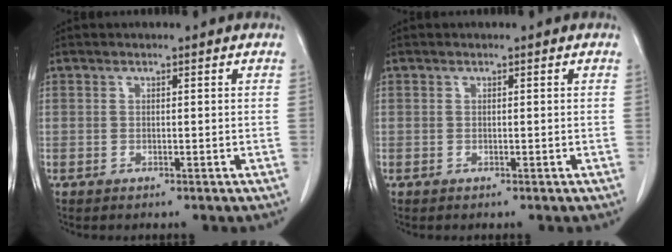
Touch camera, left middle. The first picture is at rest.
{"total": 0.0}